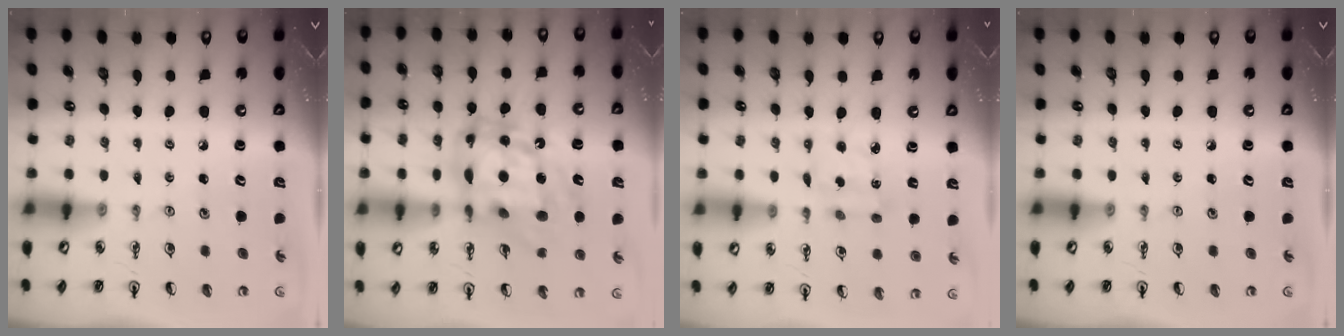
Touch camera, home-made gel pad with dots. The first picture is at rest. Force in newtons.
{"total": 17.5, "press": 17.4, "slide": 1.7}
{"total": 2.5, "press": 2.5, "slide": 0.1}
{"total": 0.0}